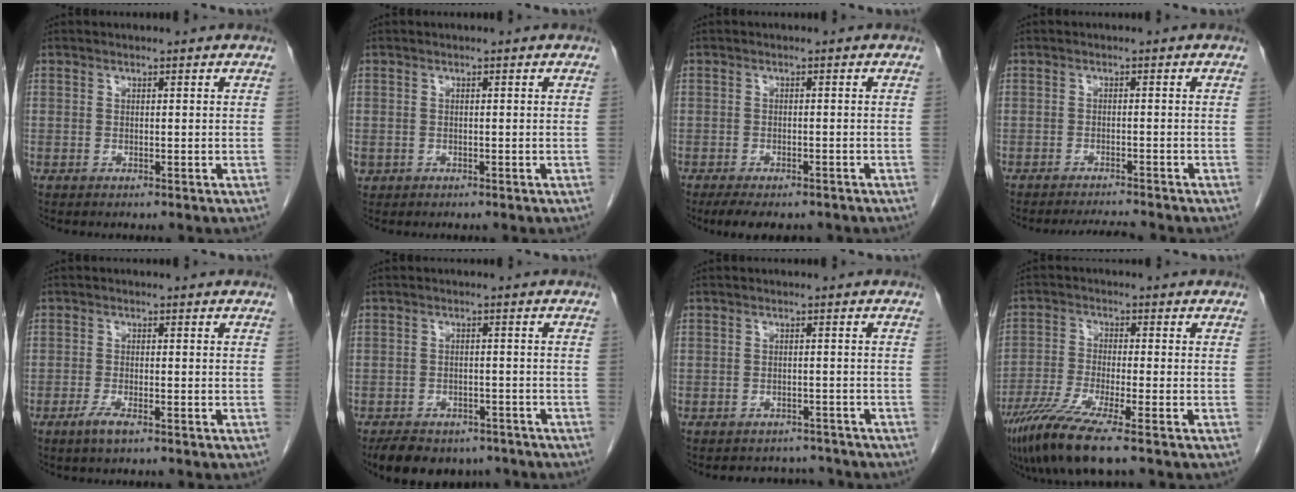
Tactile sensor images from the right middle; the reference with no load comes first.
{"total": 0.9, "force": [-0.3, 0.9, 0.3], "torque": [-0.010, 0.002, 0.001]}
{"total": 7.5, "force": [-5.9, 2.9, 3.5], "torque": [-0.043, -0.005, -0.081]}
{"total": 3.7, "force": [-3.6, -0.4, 0.7], "torque": [-0.013, -0.013, -0.055]}
{"total": 2.4, "force": [-1.6, 0.3, 1.7], "torque": [-0.040, -0.003, -0.031]}
{"total": 10.4, "force": [-8.1, 5.3, 3.7], "torque": [-0.056, -0.002, -0.108]}
{"total": 5.5, "force": [-5.2, 1.9, -0.1], "torque": [0.006, 0.013, -0.061]}
{"total": 9.2, "force": [-6.4, -0.4, 6.6], "torque": [-0.130, -0.029, -0.118]}